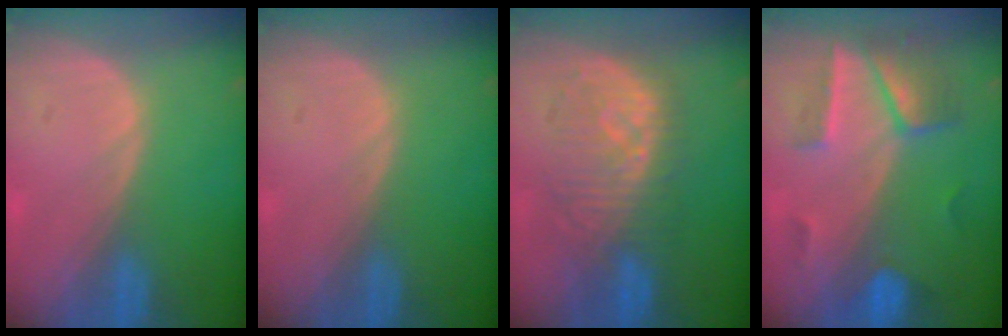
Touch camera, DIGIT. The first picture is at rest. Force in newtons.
{"total": 0.0}
{"total": 8.9, "press": 8.7, "slide": 1.8}
{"total": 6.6, "press": 6.4, "slide": 1.6}